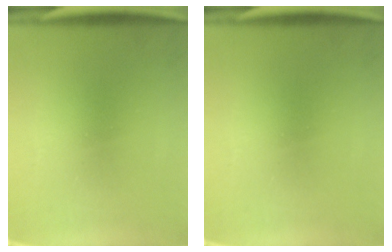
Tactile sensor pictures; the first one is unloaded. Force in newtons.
{"total": 0.0}